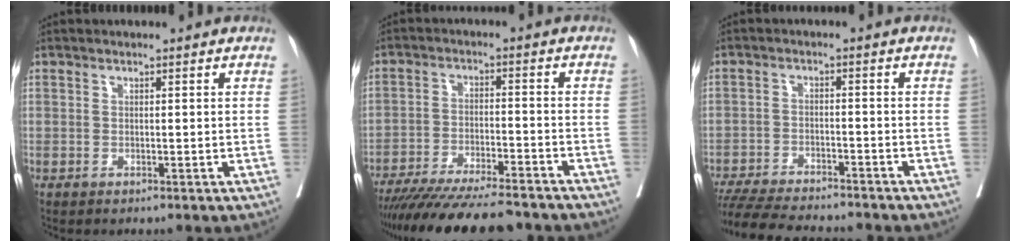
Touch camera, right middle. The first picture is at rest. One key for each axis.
{"total": 18.7, "fx": -16.8, "fy": 1.9, "fz": 8.0, "tx": -0.129, "ty": -0.029, "tz": -0.247}
{"total": 14.4, "fx": -13.0, "fy": 2.0, "fz": 5.8, "tx": -0.103, "ty": -0.020, "tz": -0.194}